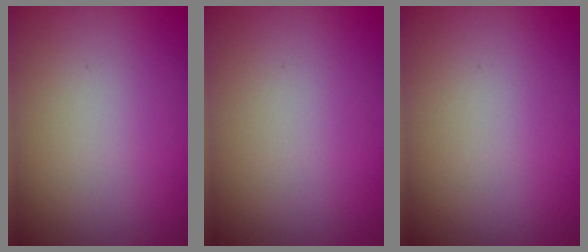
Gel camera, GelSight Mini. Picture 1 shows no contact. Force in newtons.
{"total": 0.0}
{"total": 0.0}